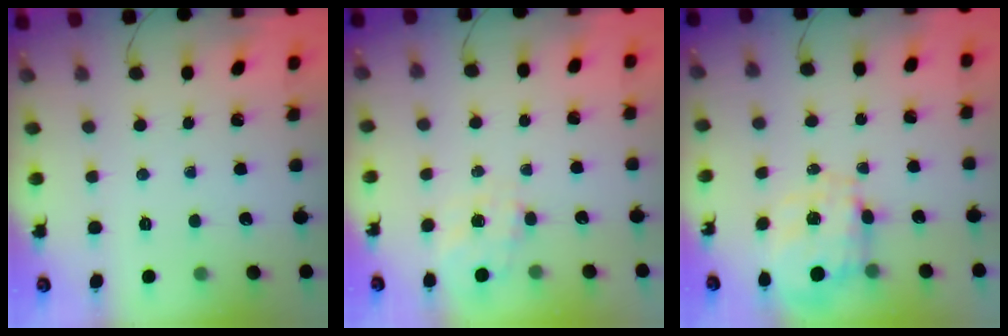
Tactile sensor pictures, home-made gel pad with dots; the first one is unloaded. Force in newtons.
{"total": 3.0, "press": 2.9, "slide": 1.0}
{"total": 8.0, "press": 7.8, "slide": 1.6}